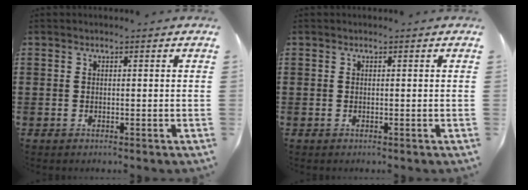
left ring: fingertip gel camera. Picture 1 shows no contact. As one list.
[{"total": 0.0}]